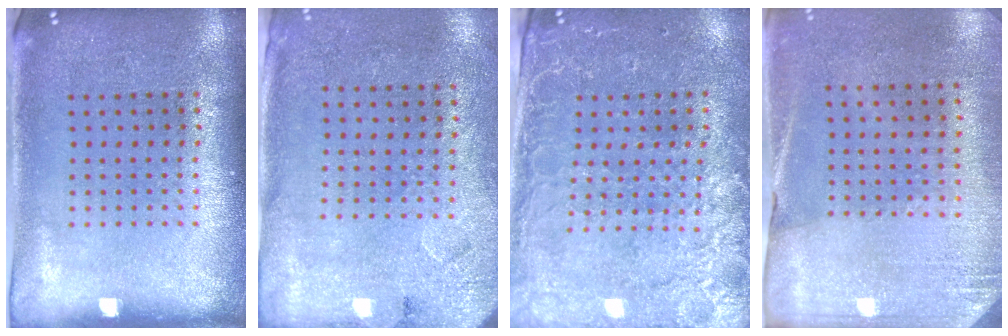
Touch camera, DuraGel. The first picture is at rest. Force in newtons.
{"total": 2.7, "press": 2.2, "slide": 1.5}
{"total": 3.0, "press": 2.8, "slide": 1.2}
{"total": 2.7, "press": 2.4, "slide": 1.2}